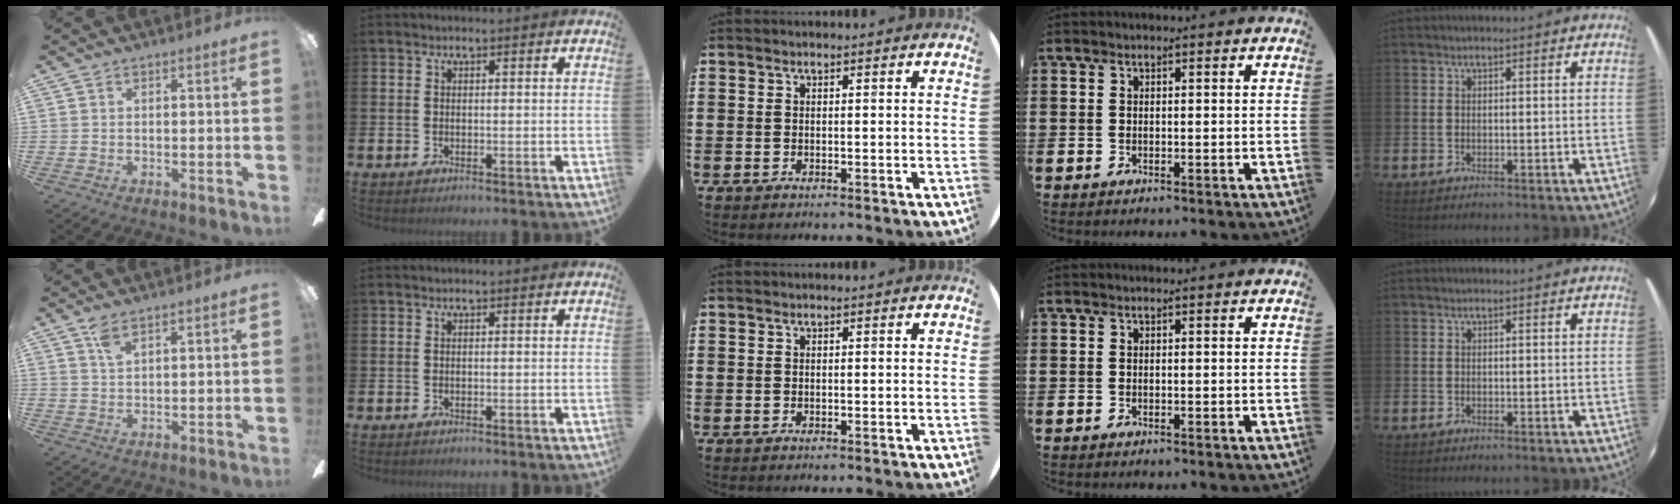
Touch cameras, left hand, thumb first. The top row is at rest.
{"thumb": {"total": 3.4, "force": [2.3, 1.2, 2.2], "torque": [-0.052, 0.002, 0.041]}}